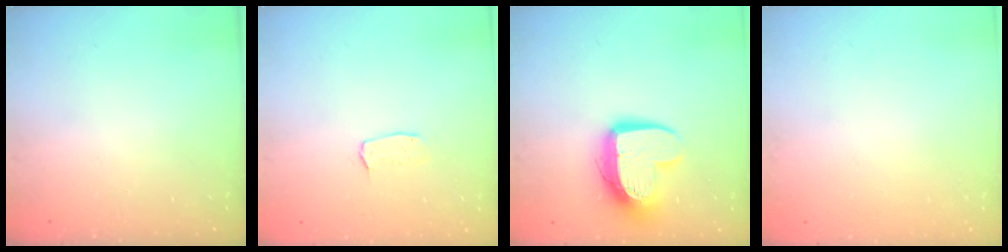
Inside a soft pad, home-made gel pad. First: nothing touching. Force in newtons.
{"total": 2.9, "press": 2.9, "slide": 0.2}
{"total": 13.2, "press": 13.2, "slide": 1.1}
{"total": 0.0}